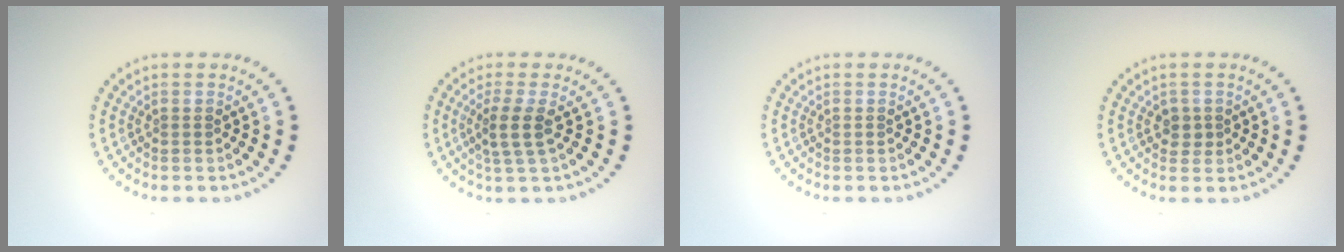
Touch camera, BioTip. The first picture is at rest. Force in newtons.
{"total": 2.5, "press": 2.0, "slide": 1.4}
{"total": 0.0}
{"total": 1.4, "press": 1.2, "slide": 0.7}